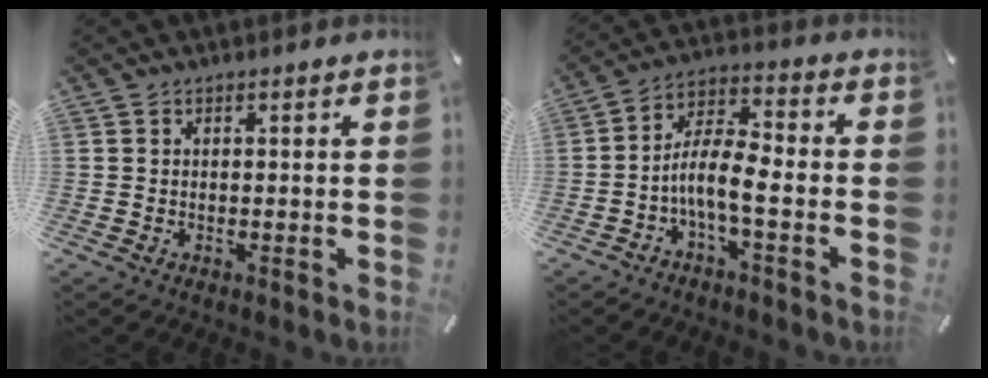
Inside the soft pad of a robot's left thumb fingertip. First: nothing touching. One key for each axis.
{"total": 9.2, "fx": -3.5, "fy": 3.3, "fz": 7.8, "tx": -0.156, "ty": 0.004, "tz": -0.065}